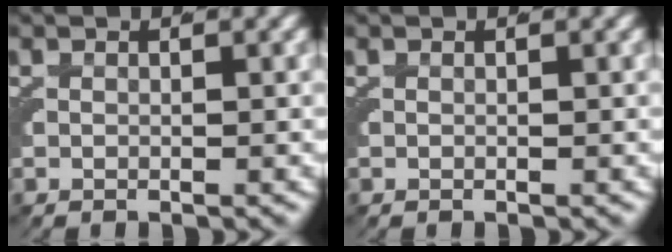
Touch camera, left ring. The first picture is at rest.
{"total": 0.0}